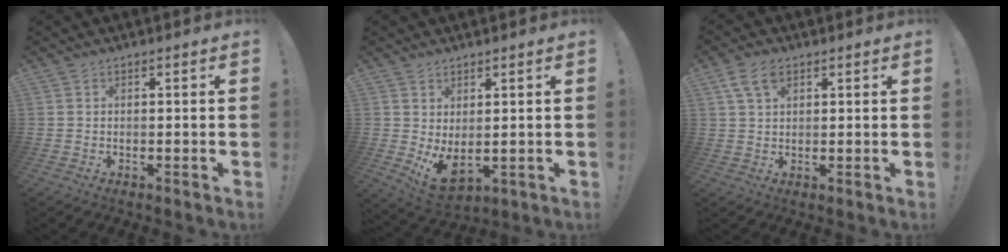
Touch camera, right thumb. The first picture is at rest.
{"total": 6.2, "force": [1.5, 3.1, 5.2], "torque": [-0.079, -0.030, 0.035]}
{"total": 6.0, "force": [3.1, 3.4, 3.8], "torque": [-0.072, -0.003, 0.060]}